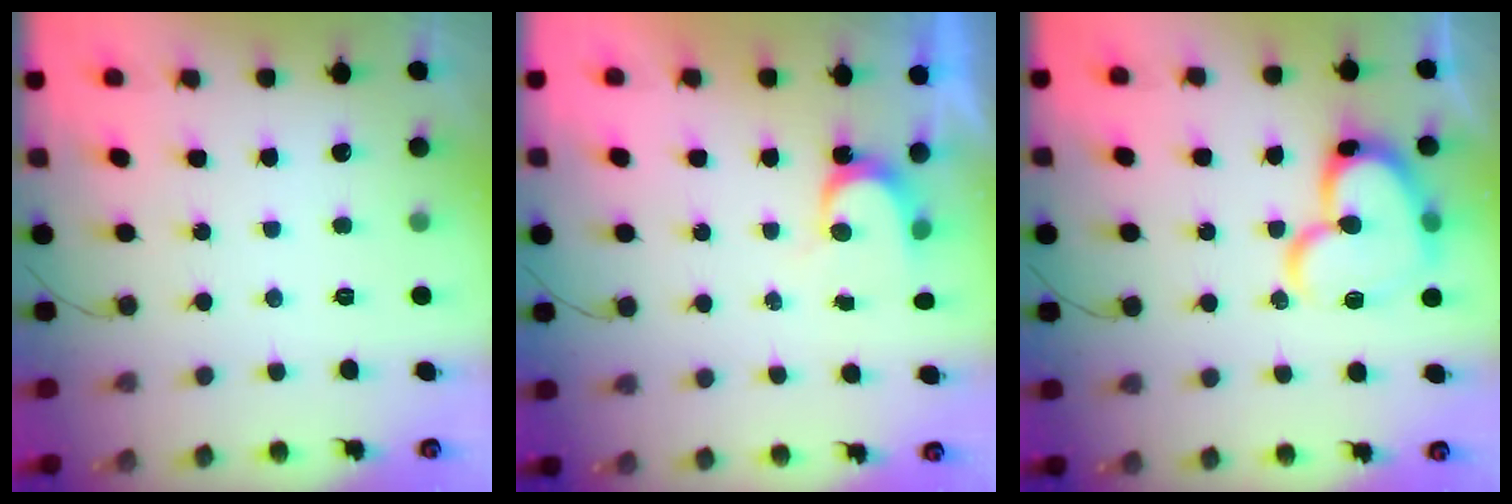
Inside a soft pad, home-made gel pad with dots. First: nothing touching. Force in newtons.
{"total": 3.6, "press": 3.6, "slide": 0.2}
{"total": 18.2, "press": 18.1, "slide": 2.1}